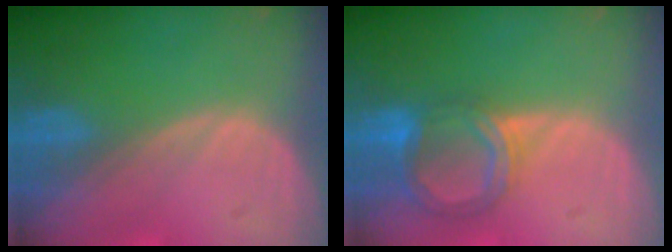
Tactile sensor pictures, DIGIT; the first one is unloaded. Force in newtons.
{"total": 6.3, "press": 5.8, "slide": 2.4}